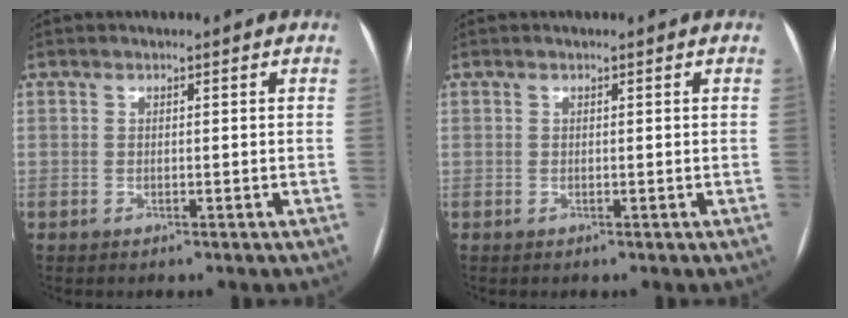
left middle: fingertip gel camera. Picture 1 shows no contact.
{"total": 0.0}